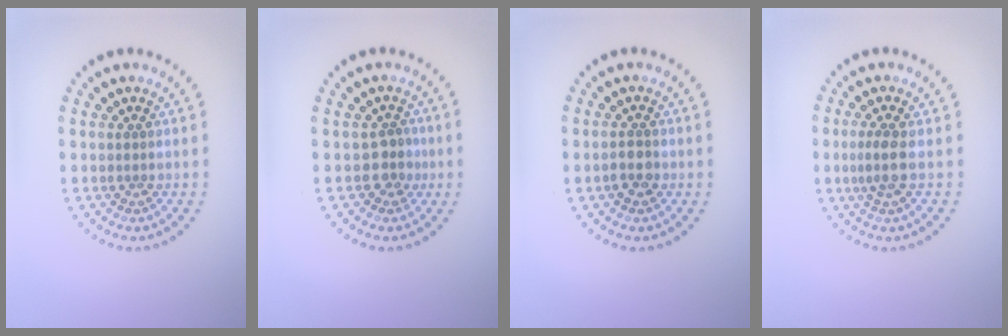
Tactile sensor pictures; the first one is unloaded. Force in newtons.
{"total": 2.0, "press": 1.6, "slide": 1.1}
{"total": 1.6, "press": 1.6, "slide": 0.5}
{"total": 1.9, "press": 1.6, "slide": 1.0}